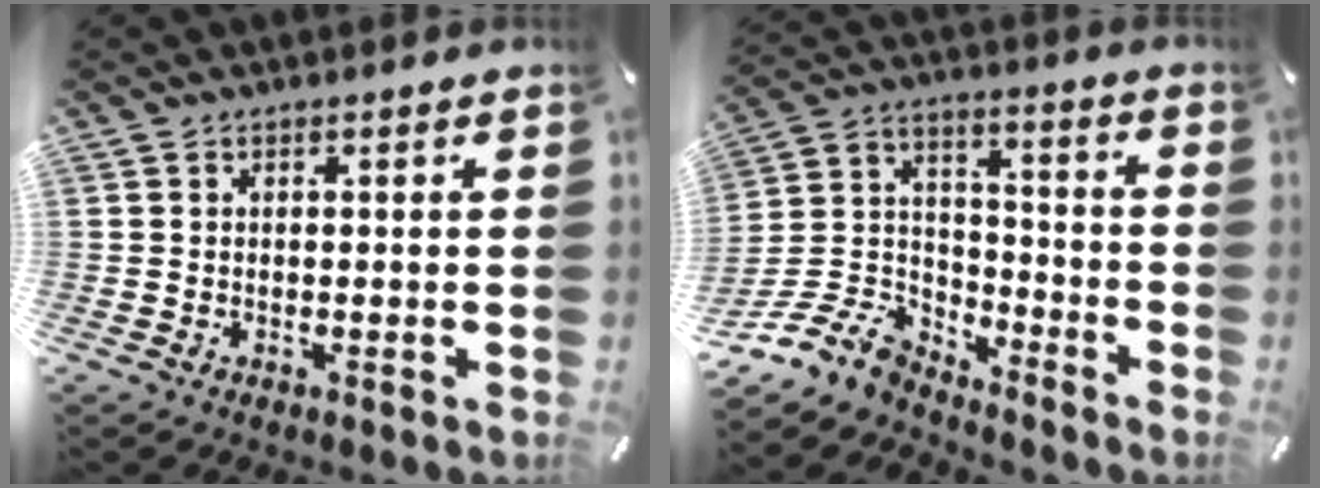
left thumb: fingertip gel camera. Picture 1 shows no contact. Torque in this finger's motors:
{"motor_torque": [0.12, 1.08, -0.67, 0.90, 0.07]}